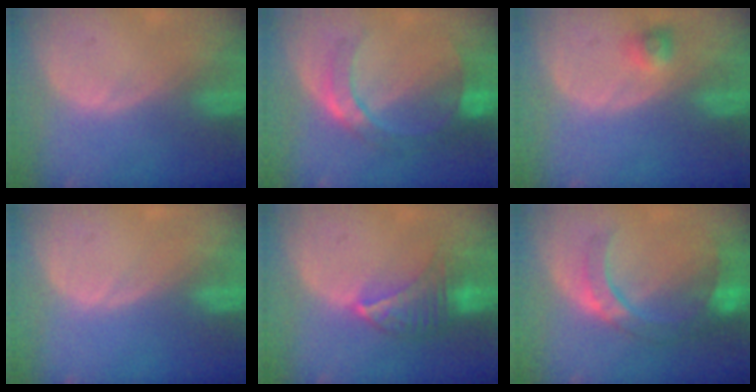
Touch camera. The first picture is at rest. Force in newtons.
{"total": 7.2, "press": 6.9, "slide": 1.9}
{"total": 2.3, "press": 2.2, "slide": 0.3}
{"total": 0.0}
{"total": 6.7, "press": 6.1, "slide": 2.8}
{"total": 8.9, "press": 7.8, "slide": 4.2}